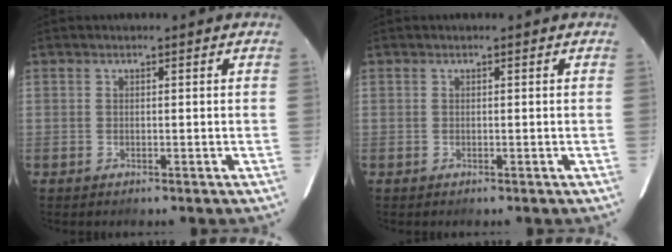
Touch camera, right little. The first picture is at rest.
{"total": 0.0}